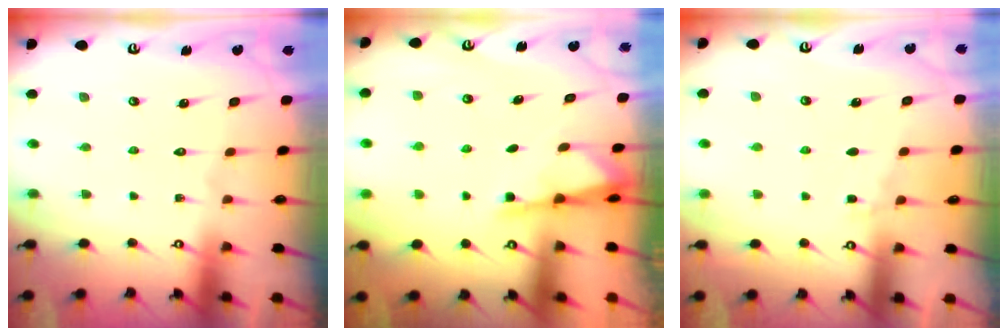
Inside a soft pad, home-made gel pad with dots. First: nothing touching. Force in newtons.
{"total": 2.4, "press": 2.3, "slide": 0.3}
{"total": 4.9, "press": 4.8, "slide": 0.5}